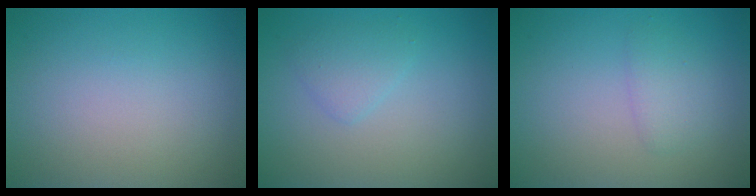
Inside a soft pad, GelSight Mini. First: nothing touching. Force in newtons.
{"total": 1.6, "press": 1.6, "slide": 0.1}
{"total": 1.6, "press": 1.6, "slide": 0.1}